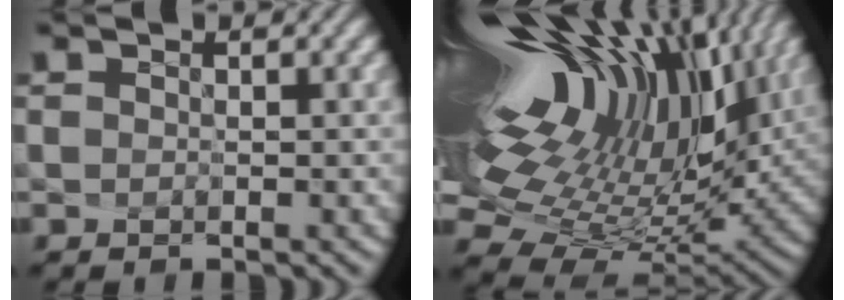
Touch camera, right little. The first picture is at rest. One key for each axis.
{"total": 17.1, "fx": 7.0, "fy": 8.2, "fz": 13.2, "tx": -0.270, "ty": 0.037, "tz": 0.138}